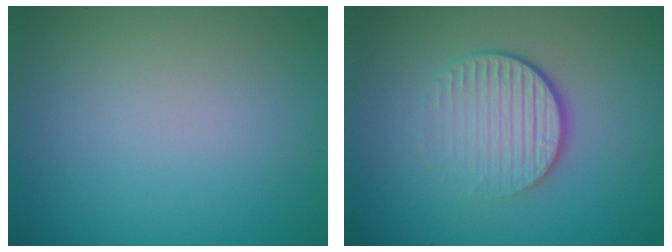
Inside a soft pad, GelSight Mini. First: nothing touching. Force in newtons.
{"total": 4.4, "press": 2.7, "slide": 3.5}